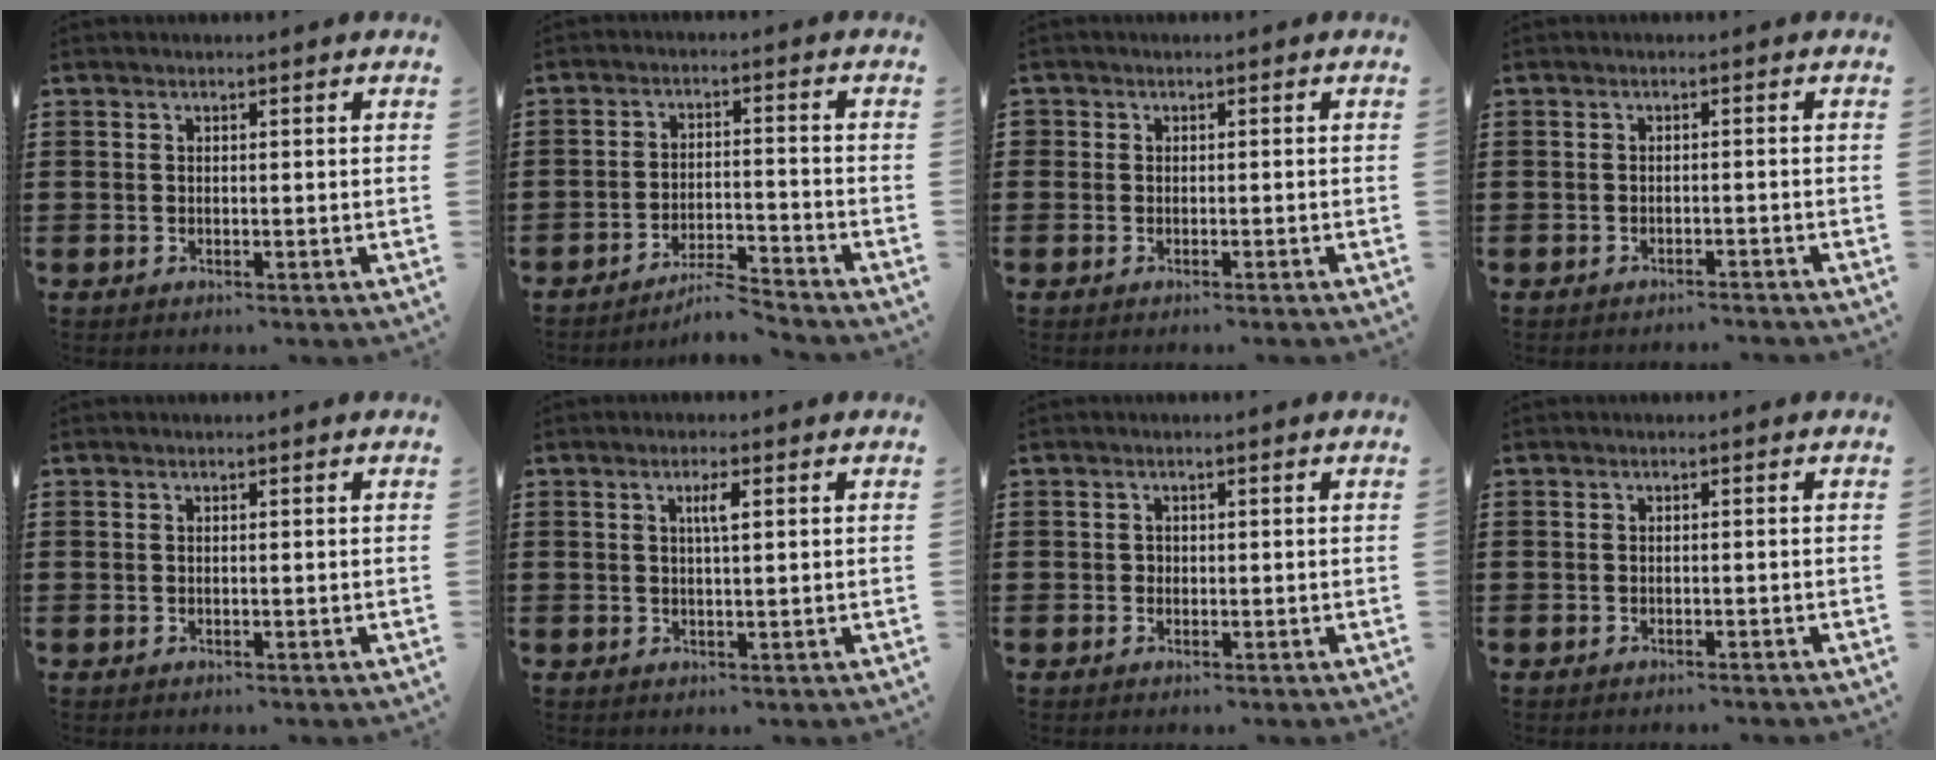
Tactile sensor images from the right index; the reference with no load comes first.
{"total": 4.9, "force": [-4.7, 0.0, 1.3], "torque": [-0.025, -0.001, -0.092]}
{"total": 0.7, "force": [-0.7, 0.3, -0.1], "torque": [0.000, 0.003, -0.015]}
{"total": 1.3, "force": [-1.3, 0.0, 0.1], "torque": [-0.006, 0.002, -0.028]}
{"total": 0.0}
{"total": 2.3, "force": [0.7, 0.4, 2.1], "torque": [-0.042, 0.004, 0.010]}
{"total": 0.7, "force": [-0.1, 0.6, 0.2], "torque": [-0.007, 0.003, -0.001]}
{"total": 0.6, "force": [-0.5, -0.1, 0.2], "torque": [-0.005, -0.002, -0.011]}